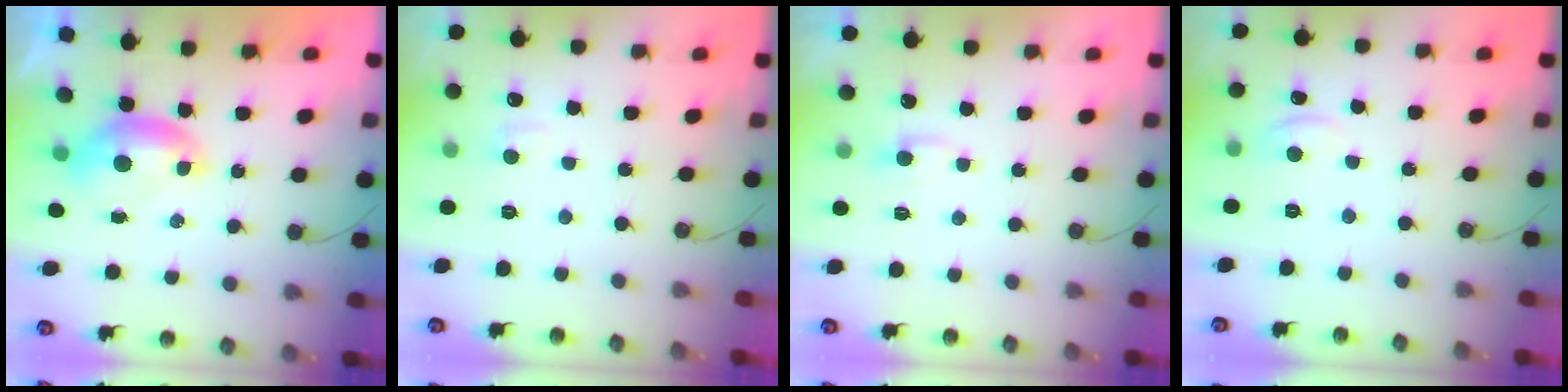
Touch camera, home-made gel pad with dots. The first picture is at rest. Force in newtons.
{"total": 1.2, "press": 1.0, "slide": 0.7}
{"total": 1.4, "press": 1.3, "slide": 0.5}
{"total": 1.2, "press": 1.1, "slide": 0.5}